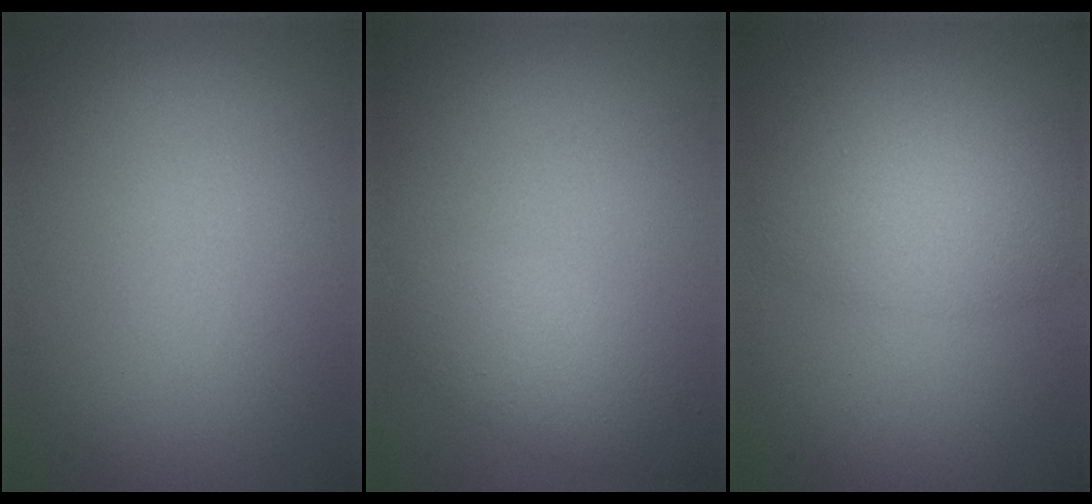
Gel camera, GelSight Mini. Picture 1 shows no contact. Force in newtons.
{"total": 2.6, "press": 2.6, "slide": 0.2}
{"total": 3.8, "press": 3.8, "slide": 0.2}